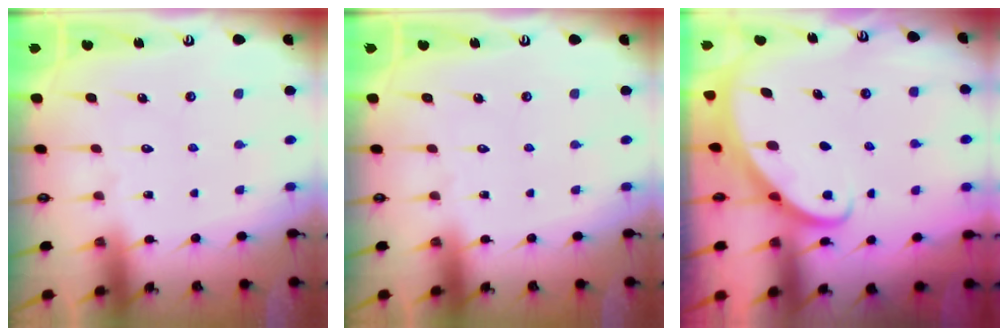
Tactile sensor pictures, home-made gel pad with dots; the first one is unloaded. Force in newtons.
{"total": 0.0}
{"total": 2.8, "press": 2.8, "slide": 0.2}